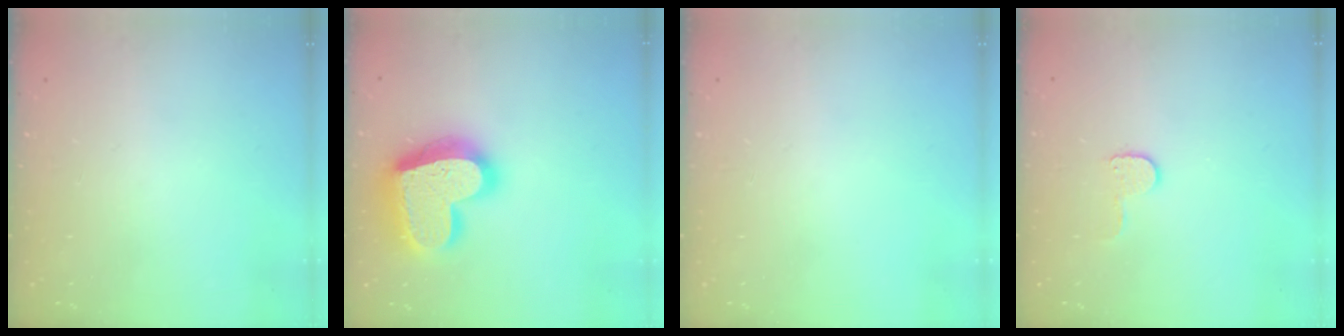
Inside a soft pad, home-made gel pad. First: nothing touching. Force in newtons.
{"total": 24.6, "press": 24.5, "slide": 1.9}
{"total": 0.0}
{"total": 5.4, "press": 5.4, "slide": 0.5}